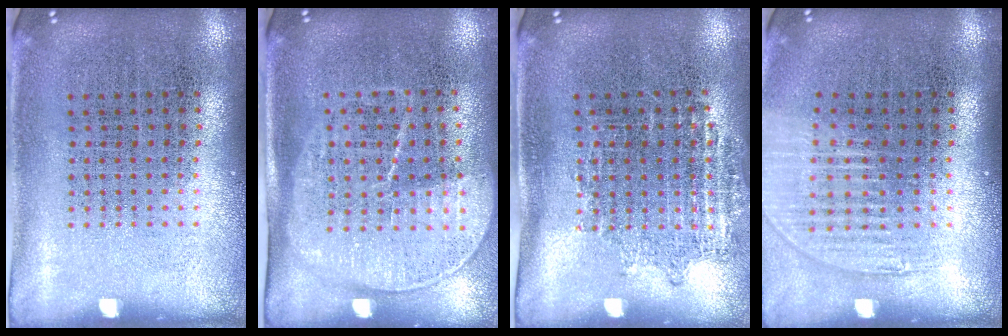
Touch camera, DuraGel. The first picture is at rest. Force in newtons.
{"total": 1.6, "press": 1.3, "slide": 0.9}
{"total": 1.0, "press": 0.9, "slide": 0.4}
{"total": 1.1, "press": 1.1, "slide": 0.4}